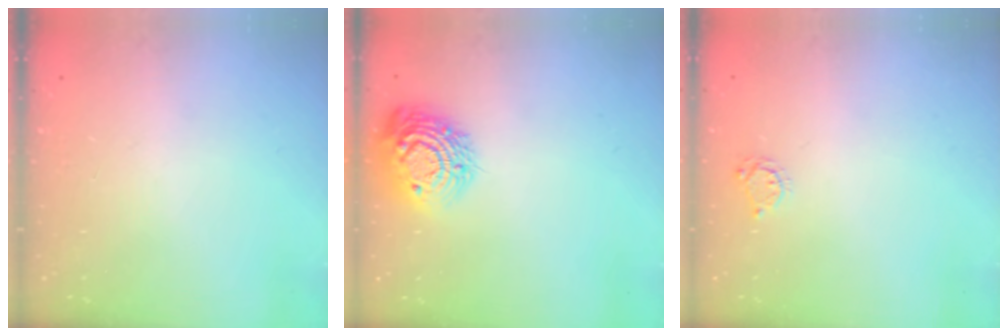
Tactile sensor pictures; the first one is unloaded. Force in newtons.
{"total": 15.0, "press": 15.0, "slide": 1.1}
{"total": 4.0, "press": 4.0, "slide": 0.4}